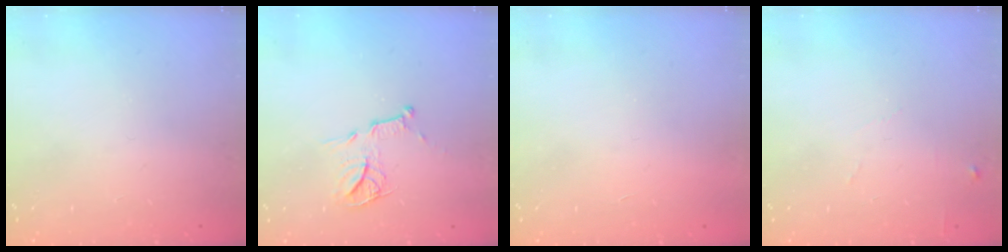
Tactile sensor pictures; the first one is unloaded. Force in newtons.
{"total": 11.0, "press": 10.9, "slide": 0.4}
{"total": 1.7, "press": 1.7, "slide": 0.1}
{"total": 4.6, "press": 4.6, "slide": 0.6}